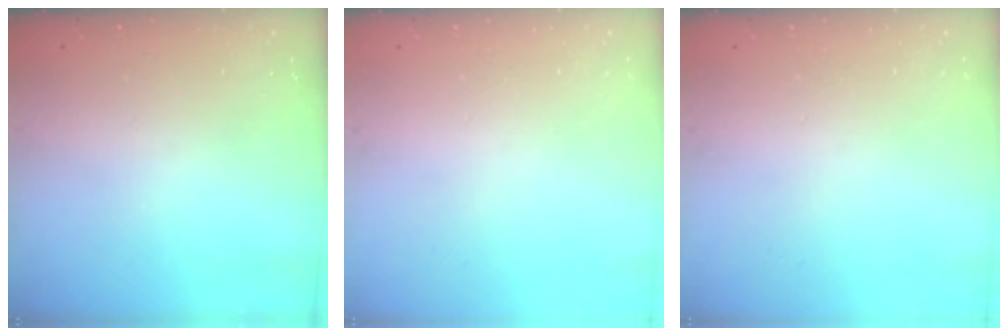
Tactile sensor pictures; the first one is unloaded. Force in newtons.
{"total": 0.0}
{"total": 0.0}